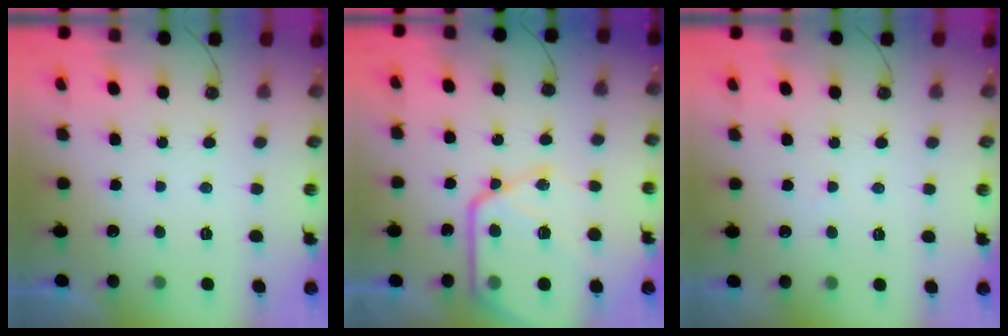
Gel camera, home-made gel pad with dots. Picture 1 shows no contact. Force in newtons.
{"total": 18.4, "press": 18.3, "slide": 1.9}
{"total": 3.4, "press": 3.3, "slide": 0.5}